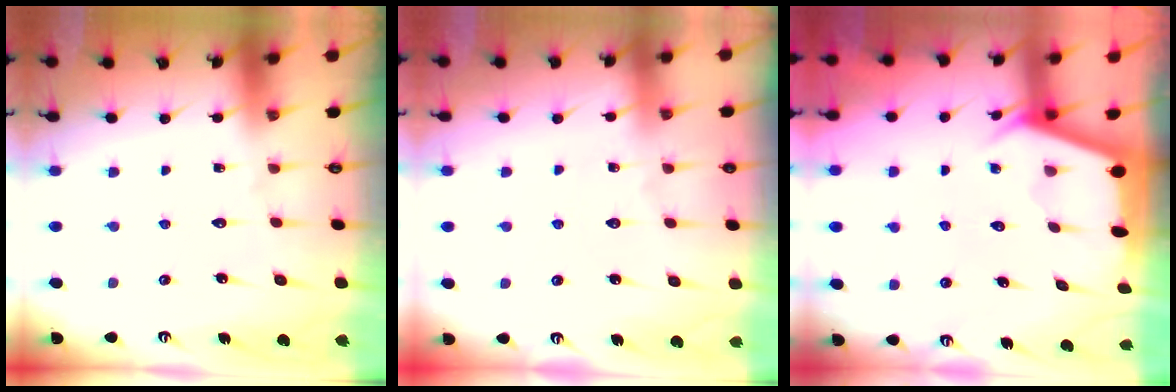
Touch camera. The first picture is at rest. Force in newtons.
{"total": 4.3, "press": 4.2, "slide": 0.6}
{"total": 2.2, "press": 2.2, "slide": 0.3}